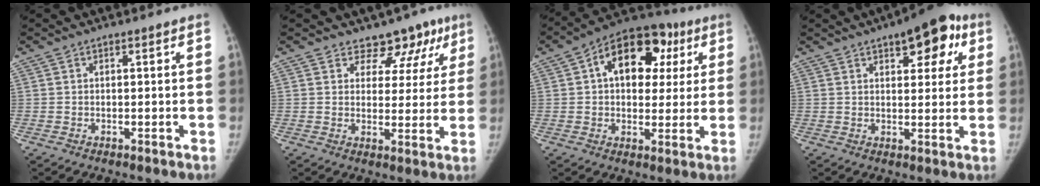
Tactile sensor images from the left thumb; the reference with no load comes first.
{"total": 9.1, "force": [6.6, 6.0, 2.0], "torque": [0.033, -0.028, 0.070]}
{"total": 16.7, "force": [5.1, 11.1, 11.4], "torque": [-0.113, 0.017, 0.068]}
{"total": 11.7, "force": [5.7, 5.3, 8.8], "torque": [-0.066, -0.004, 0.068]}